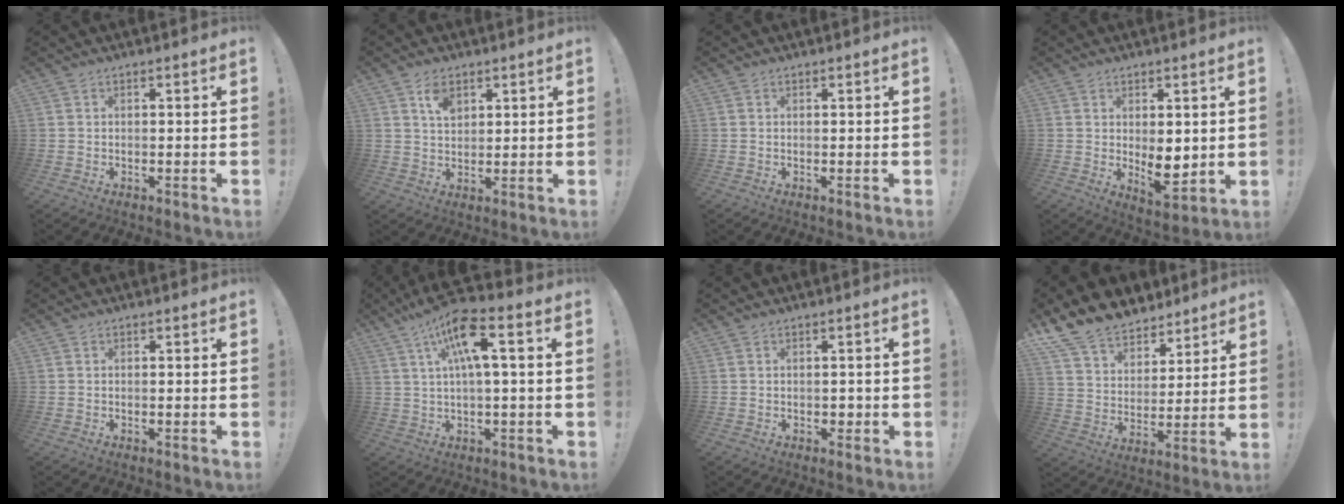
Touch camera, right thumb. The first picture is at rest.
{"total": 5.7, "force": [3.0, 3.6, 3.3], "torque": [-0.046, -0.012, 0.053]}
{"total": 0.0}
{"total": 5.3, "force": [0.4, 2.6, 4.7], "torque": [-0.054, -0.012, 0.007]}
{"total": 0.0}
{"total": 13.5, "force": [4.9, 2.5, 12.3], "torque": [-0.217, -0.011, 0.071]}
{"total": 1.4, "force": [-0.3, 1.2, 0.6], "torque": [-0.002, 0.002, -0.007]}
{"total": 13.1, "force": [10.7, 7.0, 2.6], "torque": [-0.061, -0.082, 0.206]}